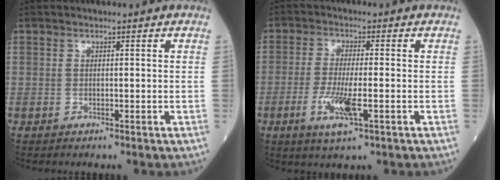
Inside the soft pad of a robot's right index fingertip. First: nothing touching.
{"total": 6.6, "force": [-2.4, 0.8, 6.1], "torque": [-0.131, -0.015, -0.040]}